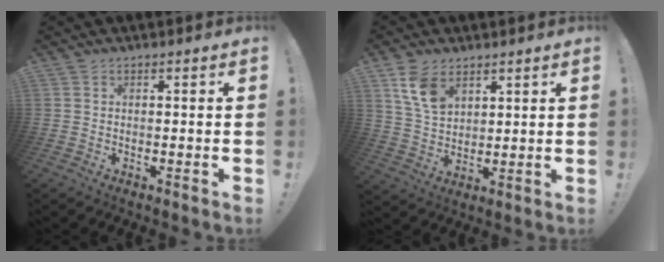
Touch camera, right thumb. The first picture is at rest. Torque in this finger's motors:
{"motor_torque": [0.28, 1.91, 0.44, -0.18, 0.05]}